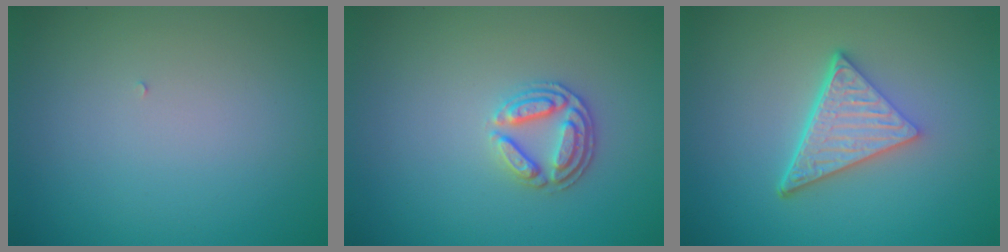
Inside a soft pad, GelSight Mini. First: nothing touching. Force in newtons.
{"total": 2.7, "press": 2.6, "slide": 0.9}
{"total": 5.2, "press": 3.6, "slide": 3.7}